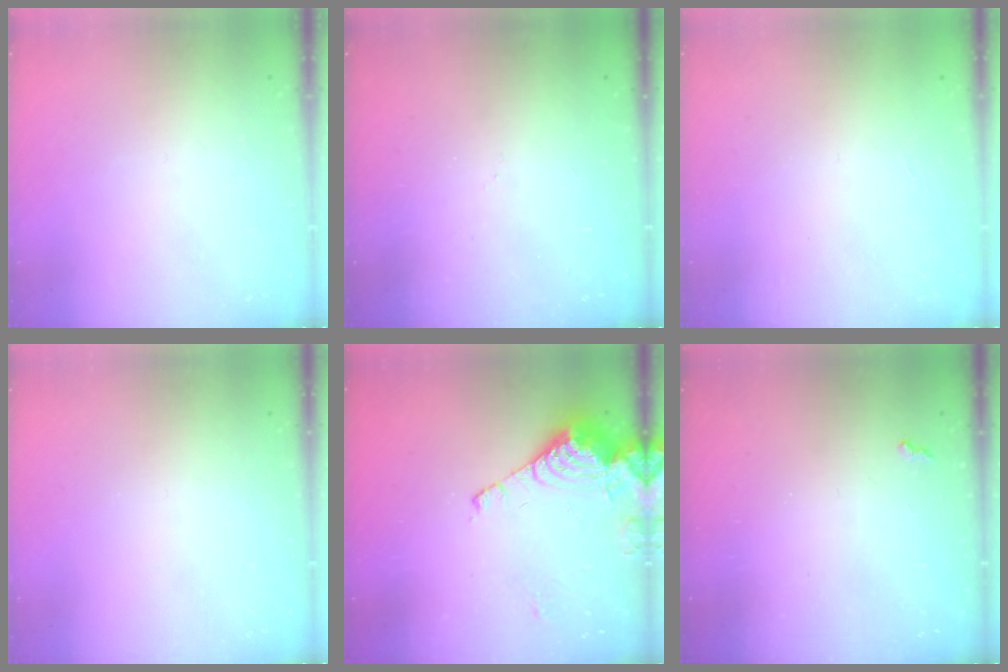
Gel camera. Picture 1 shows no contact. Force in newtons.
{"total": 6.2, "press": 6.2, "slide": 0.7}
{"total": 1.2, "press": 1.2, "slide": 0.1}
{"total": 0.0}
{"total": 11.6, "press": 11.5, "slide": 1.3}
{"total": 1.9, "press": 1.9, "slide": 0.5}